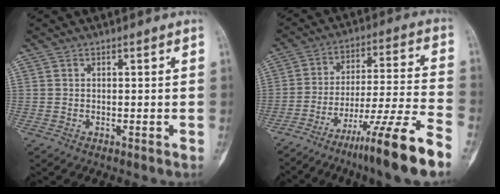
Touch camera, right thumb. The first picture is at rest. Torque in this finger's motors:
{"motor_torque": [0.82, 0.00, 1.12, -1.20, 0.35]}